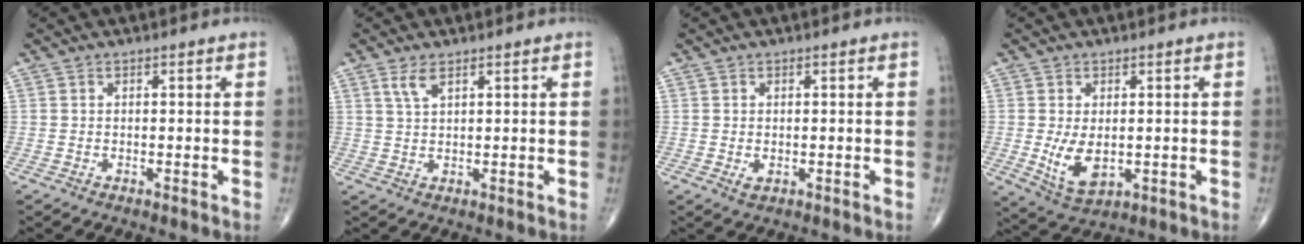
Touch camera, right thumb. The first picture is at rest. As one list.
[{"total": 2.8, "force": [1.7, 0.9, 2.0], "torque": [-0.044, -0.003, 0.040]}, {"total": 1.3, "force": [-0.2, 0.8, 1.0], "torque": [-0.016, -0.003, 0.001]}, {"total": 6.8, "force": [-0.6, 3.8, 5.6], "torque": [-0.098, -0.016, 0.004]}]